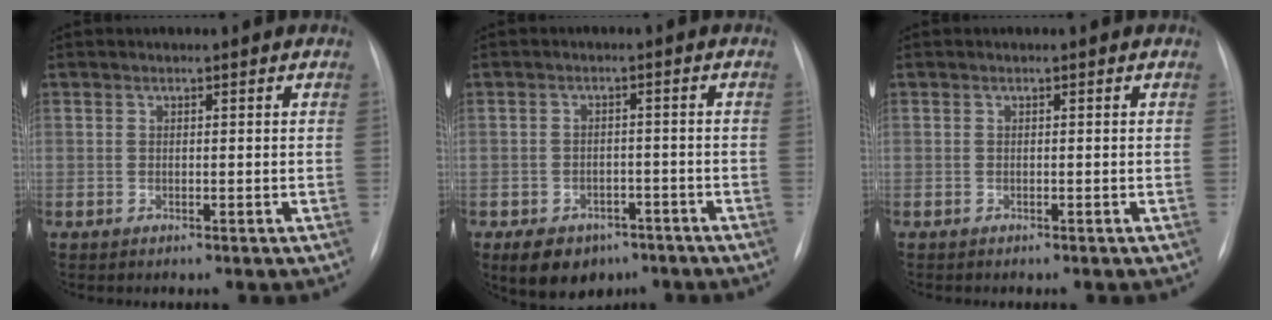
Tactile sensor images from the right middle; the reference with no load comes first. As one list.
[{"total": 8.3, "force": [-5.5, 5.4, 3.1], "torque": [-0.050, 0.007, -0.074]}, {"total": 0.0}]